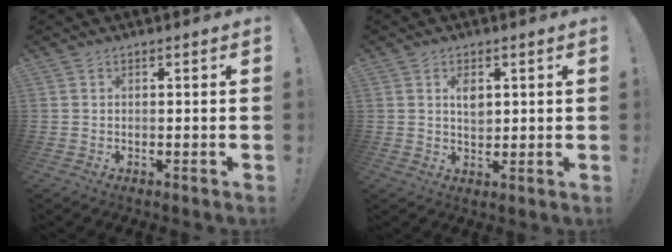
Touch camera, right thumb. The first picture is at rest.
{"total": 3.9, "force": [1.3, 2.5, 2.8], "torque": [-0.038, -0.005, 0.019]}